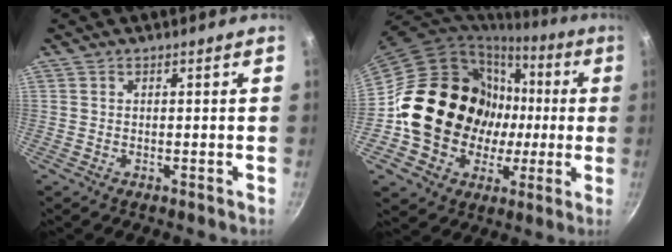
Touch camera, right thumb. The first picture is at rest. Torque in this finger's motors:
{"motor_torque": [2.26, 2.75, 1.41, -1.37, 0.39]}